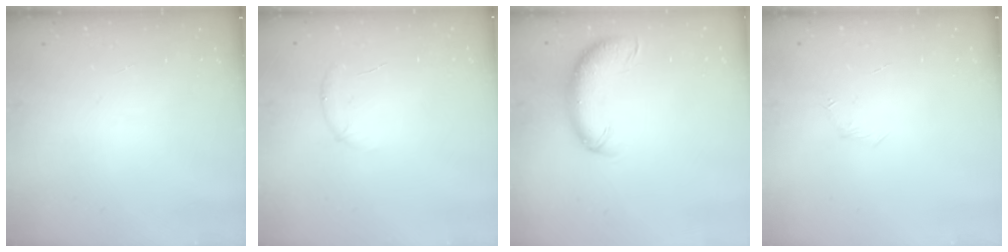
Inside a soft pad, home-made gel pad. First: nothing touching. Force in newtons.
{"total": 5.8, "press": 5.4, "slide": 2.2}
{"total": 11.5, "press": 11.2, "slide": 2.6}
{"total": 3.9, "press": 3.7, "slide": 1.0}